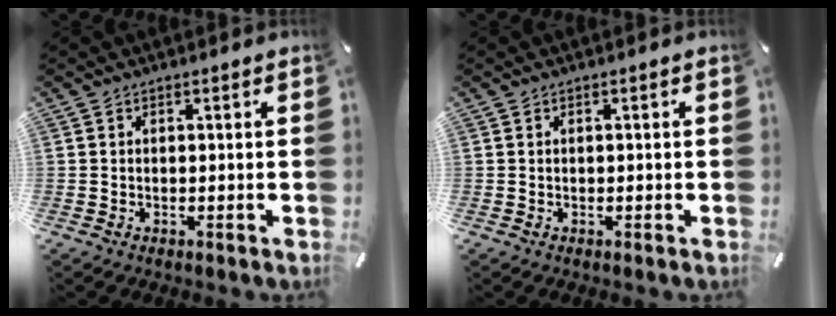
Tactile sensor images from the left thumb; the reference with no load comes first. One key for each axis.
{"total": 0.0}